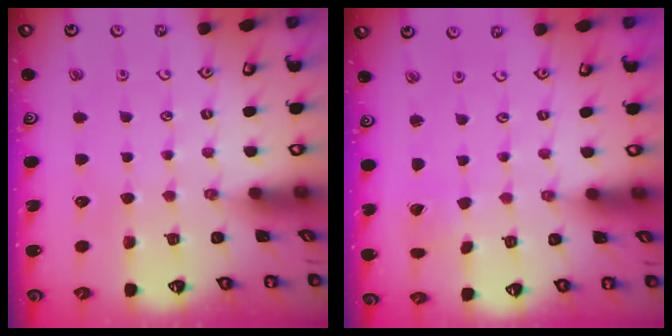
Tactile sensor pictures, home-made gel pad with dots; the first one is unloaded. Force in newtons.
{"total": 0.0}